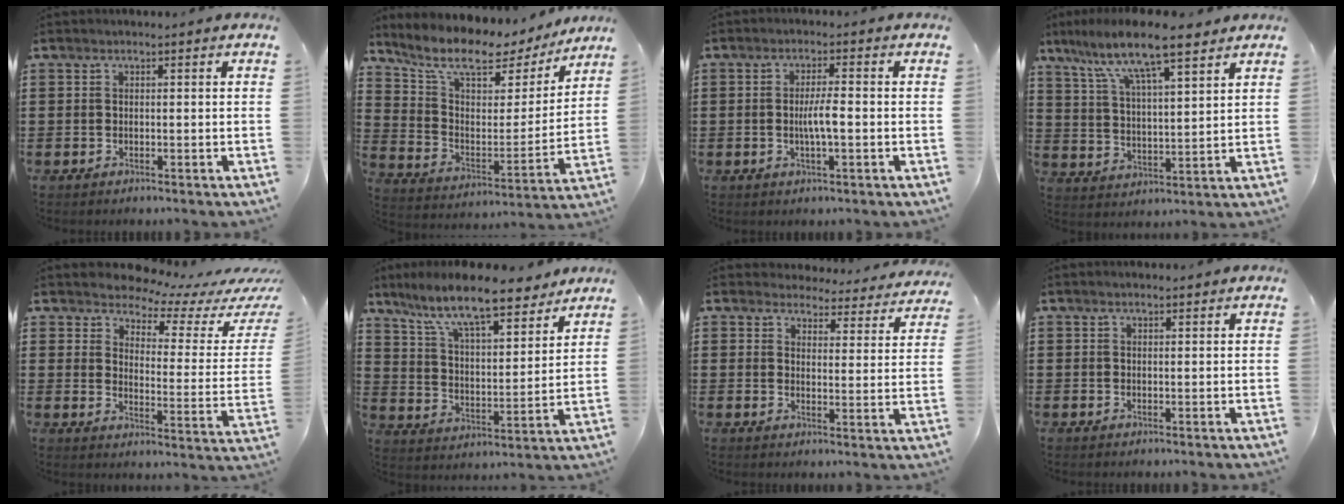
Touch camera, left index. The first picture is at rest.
{"total": 9.6, "force": [7.9, 3.2, 4.5], "torque": [-0.111, -0.052, 0.129]}
{"total": 3.7, "force": [-0.4, 0.6, 3.6], "torque": [-0.072, -0.001, -0.011]}
{"total": 10.3, "force": [7.8, 1.7, 6.4], "torque": [-0.149, -0.025, 0.133]}
{"total": 4.8, "force": [4.5, 0.9, 1.2], "torque": [-0.045, -0.036, 0.075]}
{"total": 10.5, "force": [8.6, 1.5, 5.8], "torque": [-0.142, -0.039, 0.146]}
{"total": 4.3, "force": [4.2, 0.5, 0.3], "torque": [-0.019, -0.031, 0.073]}
{"total": 0.7, "force": [0.6, 0.1, 0.4], "torque": [-0.008, 0.000, 0.012]}